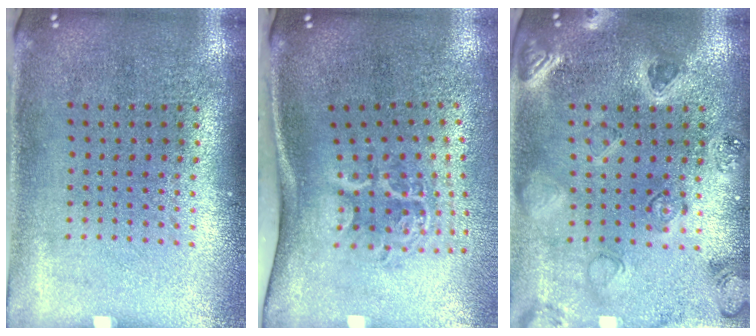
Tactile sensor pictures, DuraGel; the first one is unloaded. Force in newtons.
{"total": 2.1, "press": 1.3, "slide": 1.6}
{"total": 0.8, "press": 0.7, "slide": 0.3}